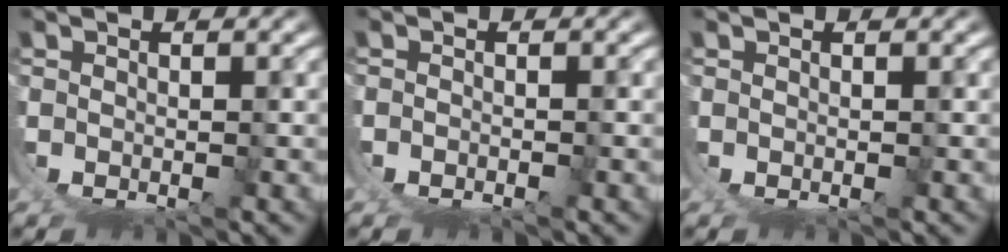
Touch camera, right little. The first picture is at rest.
{"total": 1.1, "force": [-0.5, 0.9, 0.4], "torque": [-0.011, 0.000, -0.009]}
{"total": 0.0}